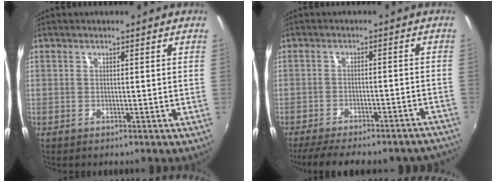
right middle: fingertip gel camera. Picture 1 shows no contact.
{"total": 18.6, "force": [-16.5, 4.4, 7.4], "torque": [-0.142, -0.008, -0.207]}